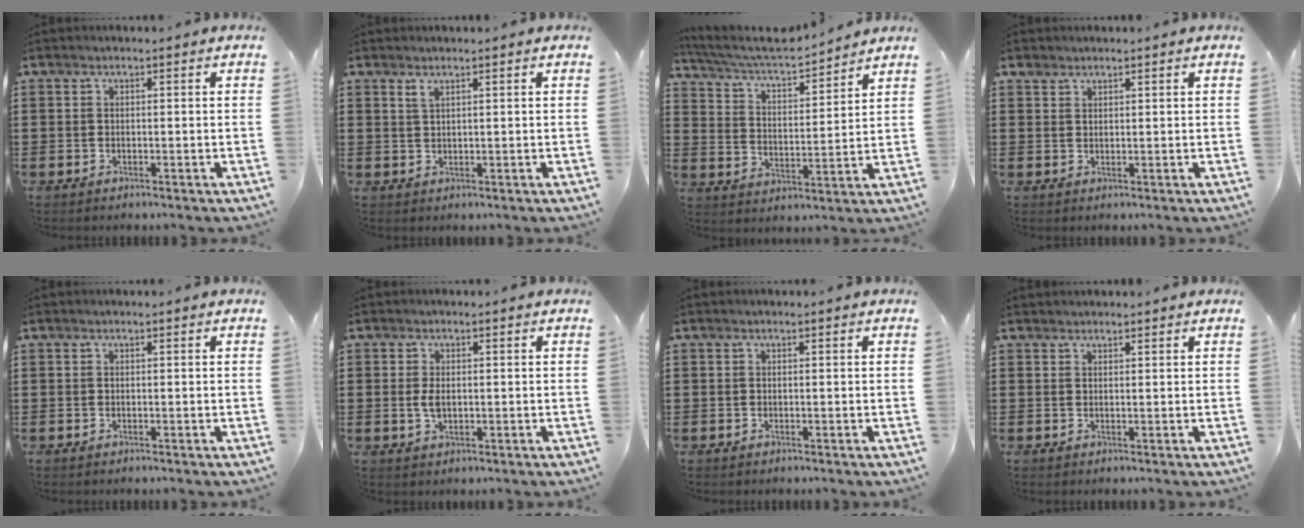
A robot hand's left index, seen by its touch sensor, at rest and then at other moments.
{"total": 1.3, "force": [0.8, 0.3, 1.0], "torque": [-0.023, 0.001, 0.015]}
{"total": 5.3, "force": [4.8, 0.6, 2.2], "torque": [-0.065, -0.033, 0.076]}
{"total": 1.3, "force": [1.2, 0.5, 0.1], "torque": [-0.005, 0.000, 0.025]}
{"total": 0.0}
{"total": 2.5, "force": [0.0, 1.3, 2.2], "torque": [-0.051, 0.000, -0.003]}
{"total": 0.0}
{"total": 0.9, "force": [0.9, 0.2, 0.0], "torque": [-0.001, 0.000, 0.019]}